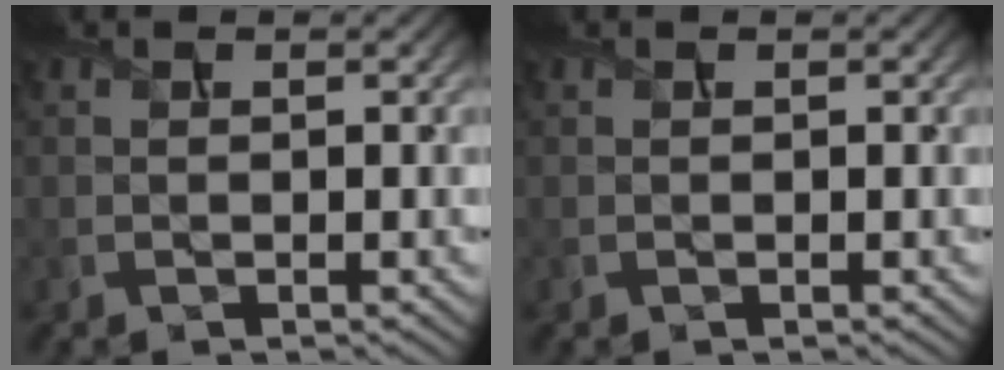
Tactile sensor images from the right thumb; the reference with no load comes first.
{"total": 0.0}